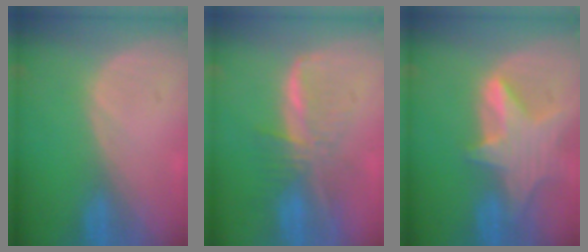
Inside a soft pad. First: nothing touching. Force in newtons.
{"total": 8.2, "press": 6.9, "slide": 4.4}
{"total": 8.4, "press": 7.5, "slide": 3.9}